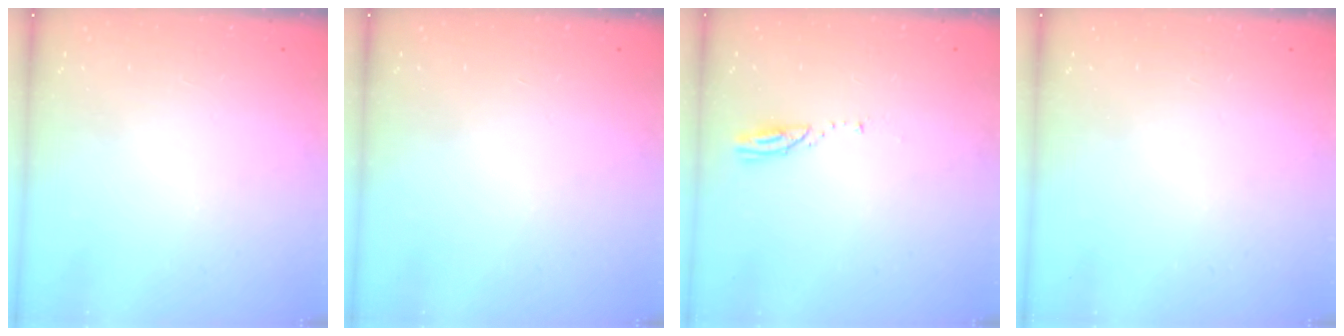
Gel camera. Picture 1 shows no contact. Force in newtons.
{"total": 0.0}
{"total": 3.3, "press": 3.3, "slide": 0.3}
{"total": 0.0}